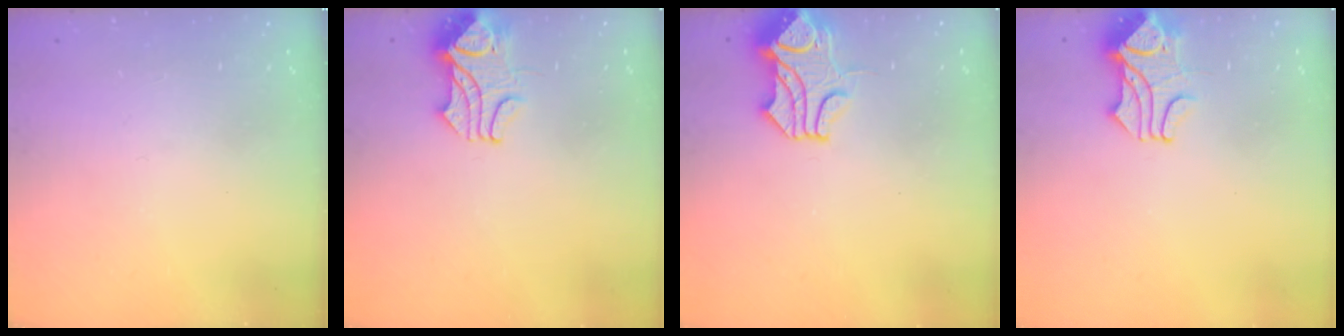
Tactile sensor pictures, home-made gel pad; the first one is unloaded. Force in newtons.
{"total": 2.1, "press": 1.9, "slide": 0.8}
{"total": 1.5, "press": 0.8, "slide": 1.3}
{"total": 1.6, "press": 1.3, "slide": 1.0}